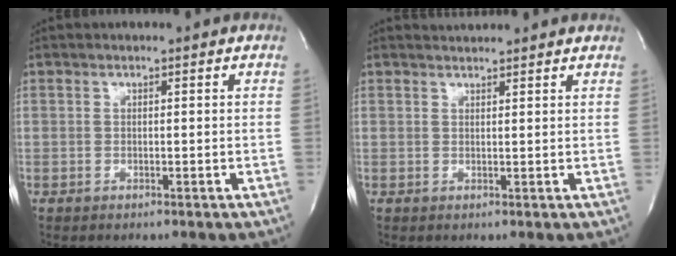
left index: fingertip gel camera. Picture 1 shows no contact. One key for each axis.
{"total": 2.5, "fx": 2.5, "fy": 0.0, "fz": 0.2, "tx": -0.009, "ty": 0.016, "tz": 0.036}